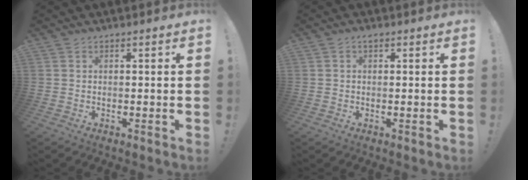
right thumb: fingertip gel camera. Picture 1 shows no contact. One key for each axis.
{"total": 1.0, "fx": 0.5, "fy": 0.5, "fz": 0.8, "tx": -0.013, "ty": 0.001, "tz": 0.008}